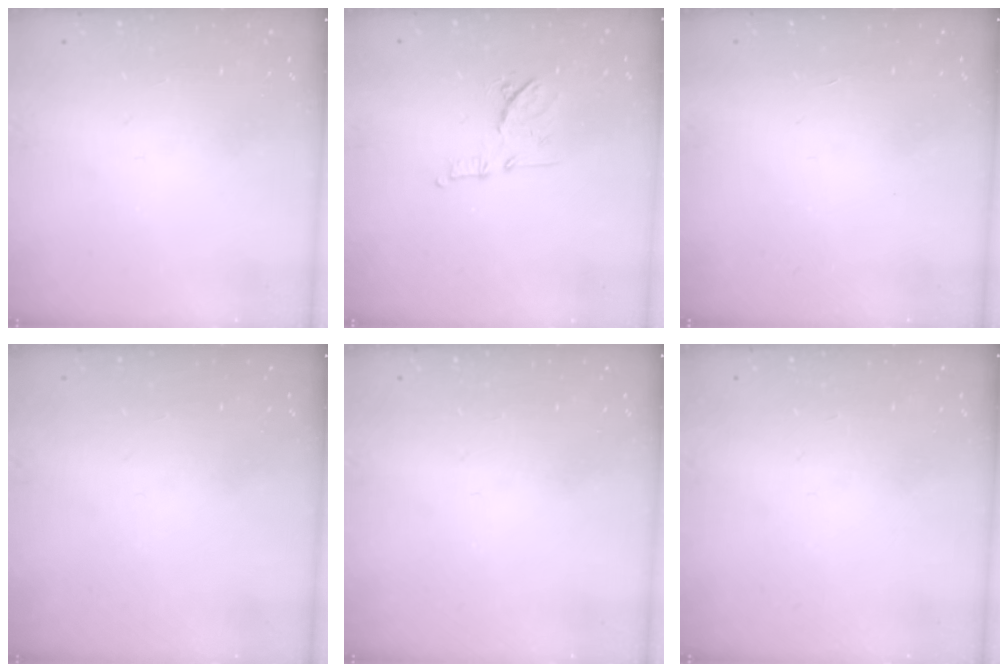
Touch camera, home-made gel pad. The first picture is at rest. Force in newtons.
{"total": 9.5, "press": 9.5, "slide": 0.8}
{"total": 1.6, "press": 1.6, "slide": 0.1}
{"total": 0.0}
{"total": 0.0}
{"total": 0.0}